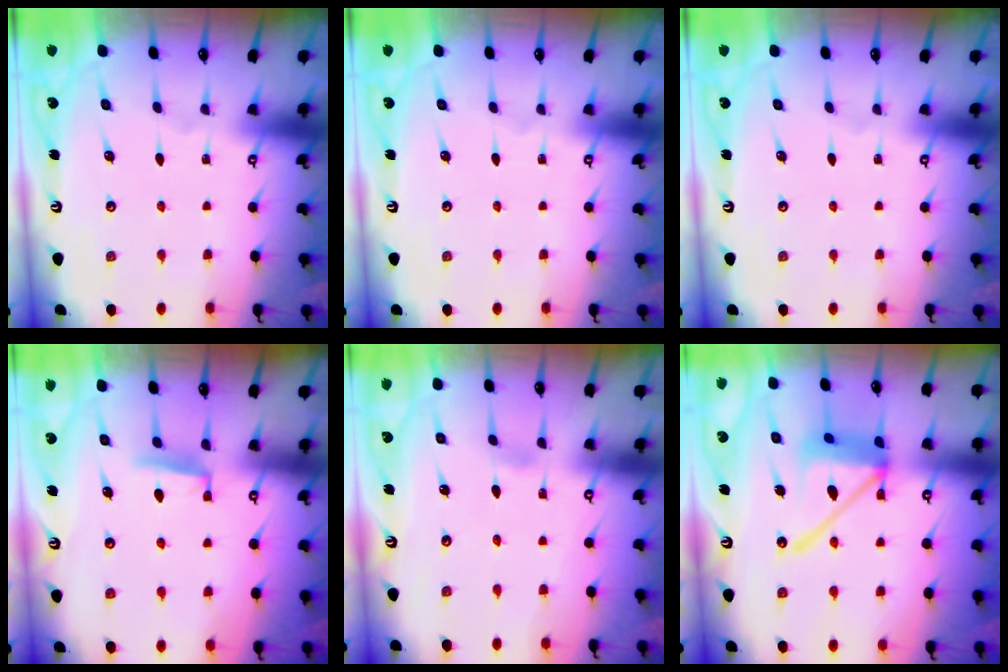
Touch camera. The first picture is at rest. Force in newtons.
{"total": 0.0}
{"total": 0.0}
{"total": 4.6, "press": 4.5, "slide": 0.6}
{"total": 2.1, "press": 2.1, "slide": 0.2}
{"total": 15.7, "press": 15.6, "slide": 1.7}